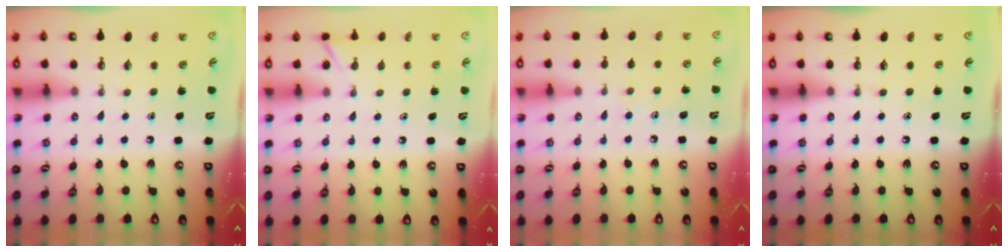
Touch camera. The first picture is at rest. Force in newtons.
{"total": 5.7, "press": 5.7, "slide": 0.5}
{"total": 5.4, "press": 5.4, "slide": 0.5}
{"total": 0.0}